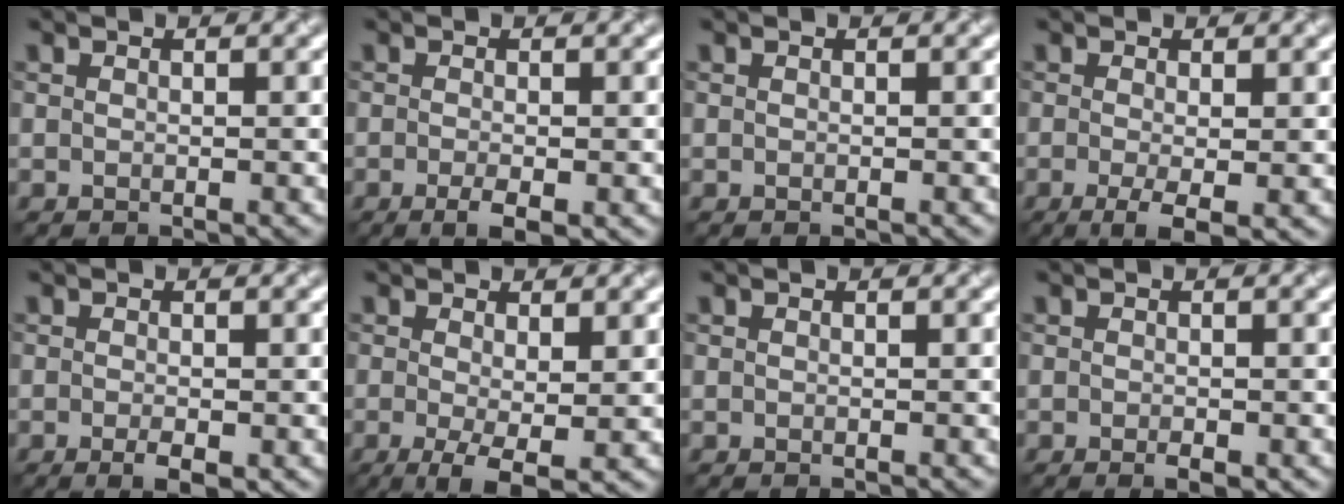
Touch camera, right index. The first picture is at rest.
{"total": 2.2, "force": [-0.9, 0.5, 1.9], "torque": [-0.034, -0.007, -0.015]}
{"total": 0.0}
{"total": 3.1, "force": [-0.8, 0.7, 2.9], "torque": [-0.056, -0.011, -0.015]}
{"total": 1.8, "force": [-0.6, 0.5, 1.6], "torque": [-0.027, -0.005, -0.008]}
{"total": 4.0, "force": [-0.7, 1.1, 3.8], "torque": [-0.072, -0.014, -0.010]}
{"total": 0.0}
{"total": 1.1, "force": [-0.5, 0.4, 0.9], "torque": [-0.015, -0.002, -0.005]}